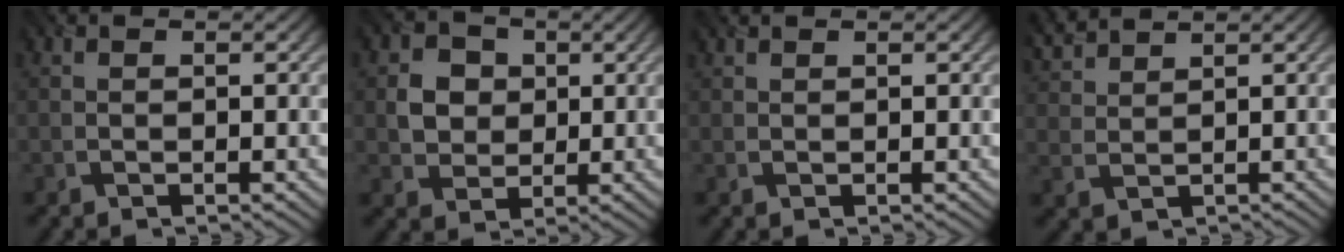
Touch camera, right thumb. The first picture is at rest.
{"total": 4.6, "force": [0.7, 4.2, 1.9], "torque": [-0.046, 0.003, 0.005]}
{"total": 0.6, "force": [0.6, 0.2, 0.1], "torque": [-0.006, 0.003, 0.017]}
{"total": 4.1, "force": [3.5, 1.5, 1.6], "torque": [-0.052, 0.011, 0.076]}